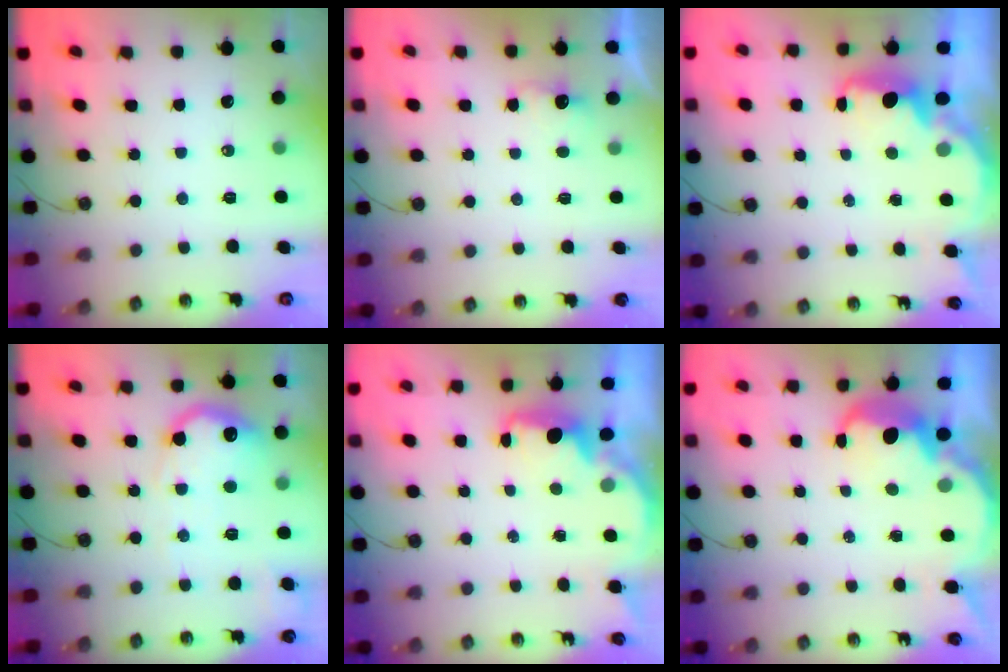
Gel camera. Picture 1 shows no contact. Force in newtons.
{"total": 2.8, "press": 2.7, "slide": 0.9}
{"total": 2.3, "press": 2.3, "slide": 0.4}
{"total": 14.9, "press": 14.9, "slide": 0.8}
{"total": 2.5, "press": 2.4, "slide": 0.8}
{"total": 5.6, "press": 5.6, "slide": 0.6}